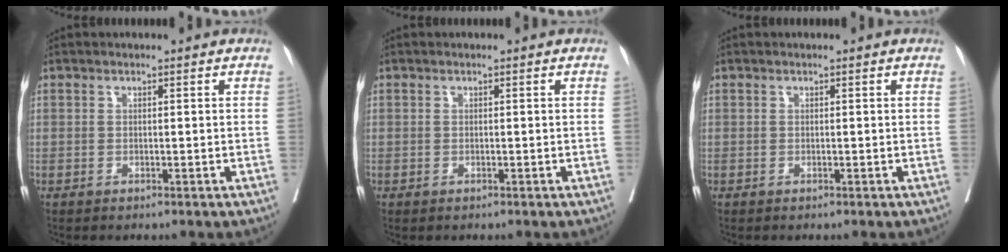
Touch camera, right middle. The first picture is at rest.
{"total": 0.0}
{"total": 0.0}